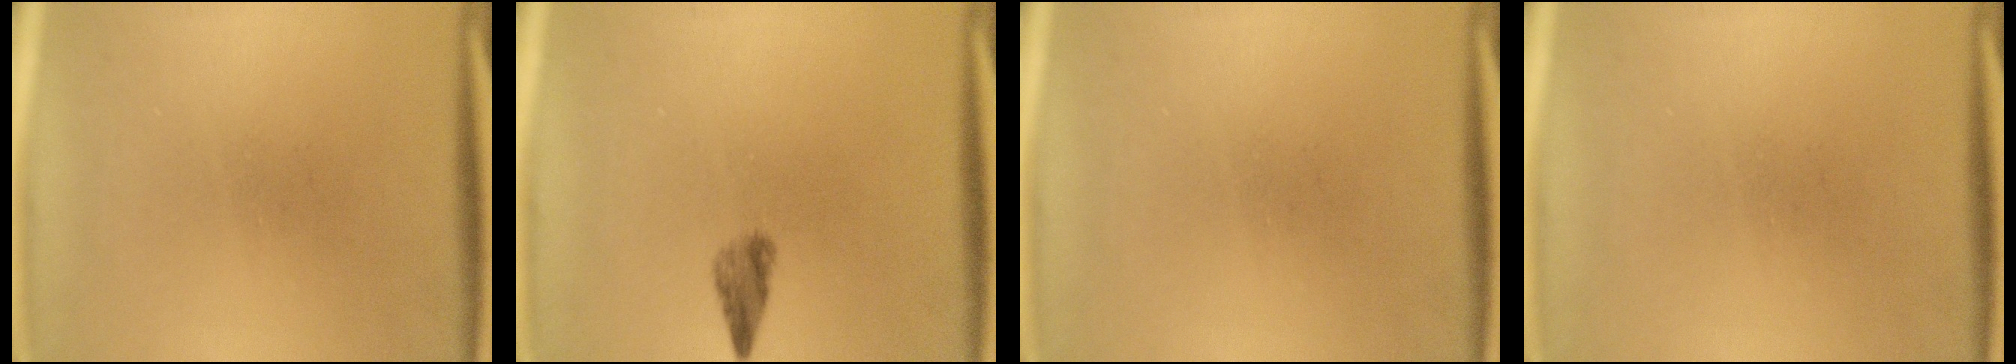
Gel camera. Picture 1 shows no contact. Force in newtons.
{"total": 2.2}
{"total": 0.0}
{"total": 0.0}